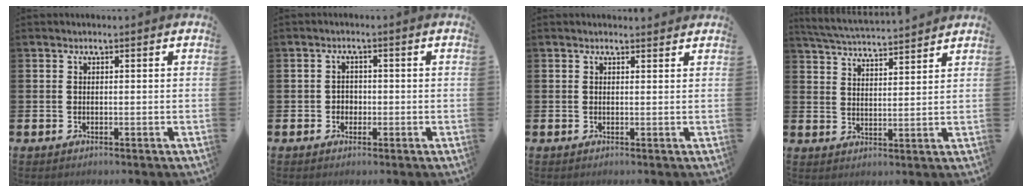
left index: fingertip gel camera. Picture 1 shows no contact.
{"total": 1.6, "force": [-0.4, 1.5, 0.4], "torque": [-0.004, 0.003, -0.013]}
{"total": 0.9, "force": [0.8, 0.2, 0.2], "torque": [0.008, -0.002, 0.013]}
{"total": 4.8, "force": [4.7, 0.1, 0.5], "torque": [-0.035, -0.031, 0.084]}